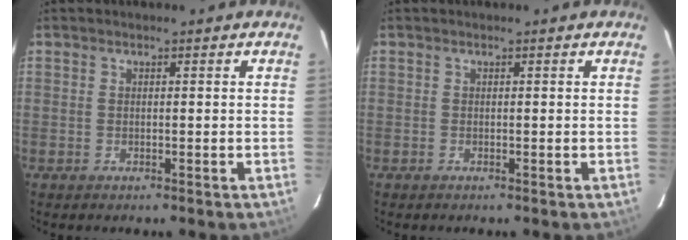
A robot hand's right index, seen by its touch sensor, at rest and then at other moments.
{"total": 0.0}